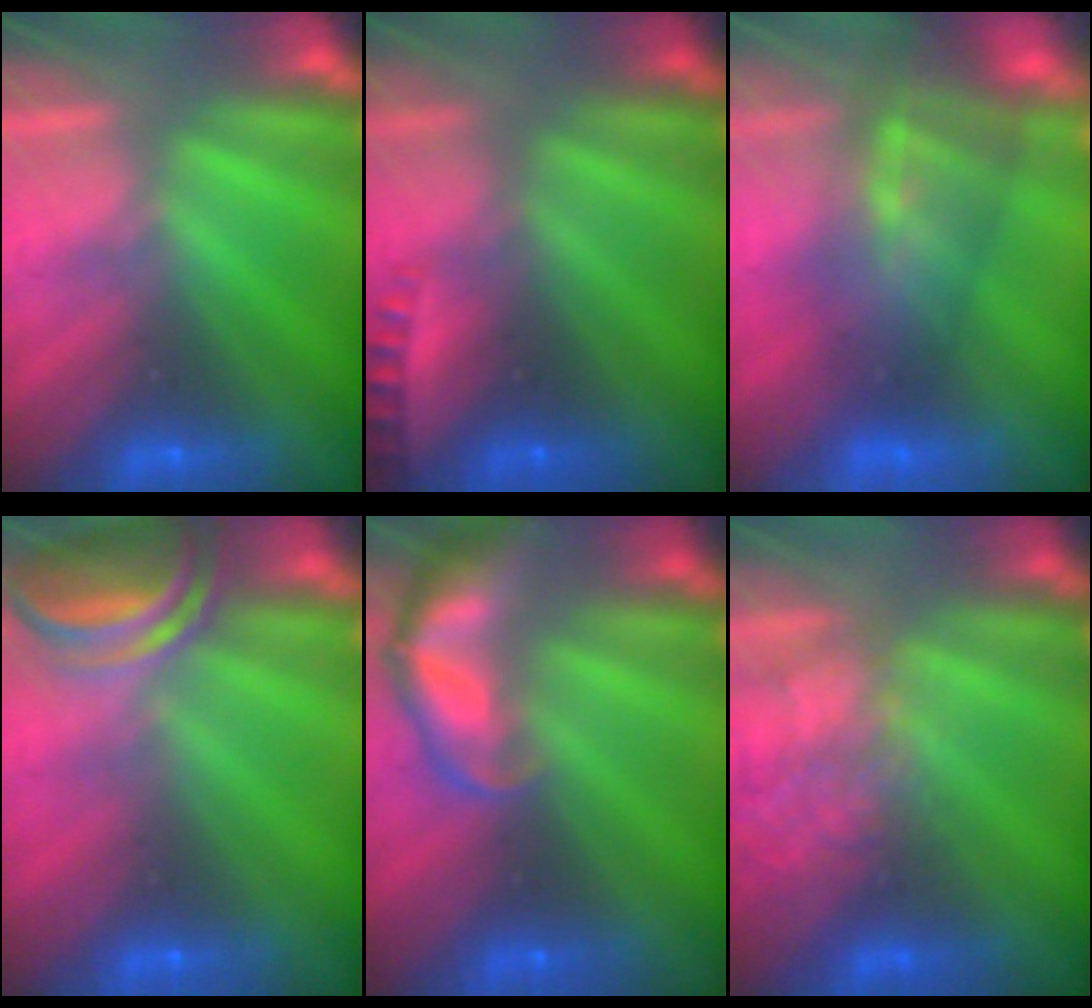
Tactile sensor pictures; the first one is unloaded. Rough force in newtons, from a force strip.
{"total": 2.3}
{"total": 11.3}
{"total": 7.3}
{"total": 5.6}
{"total": 2.2}